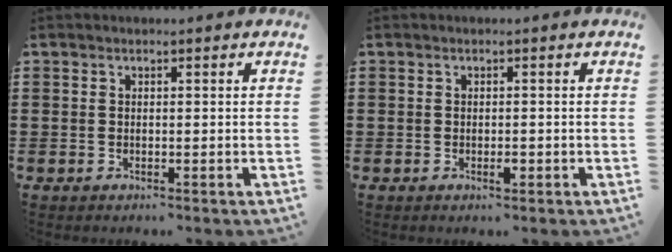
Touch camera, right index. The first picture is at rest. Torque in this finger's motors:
{"motor_torque": [0.98, -0.05, 0.02, 0.01]}